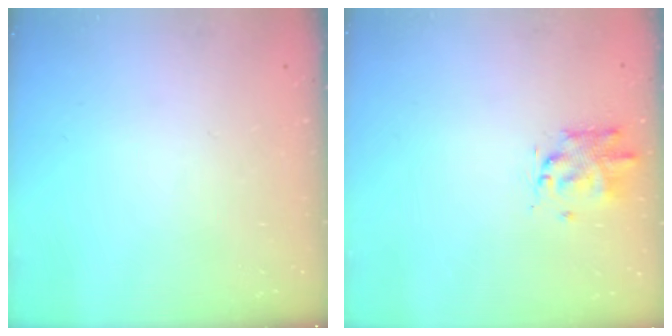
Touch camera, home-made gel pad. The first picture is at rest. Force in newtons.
{"total": 2.6, "press": 2.5, "slide": 0.9}